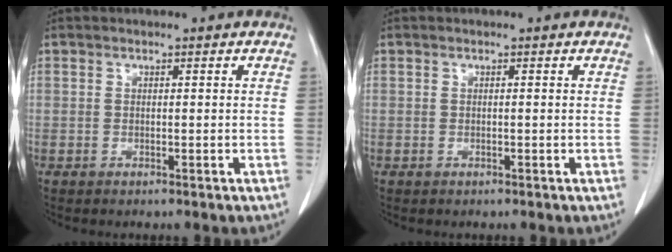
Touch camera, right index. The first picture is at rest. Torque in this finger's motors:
{"motor_torque": [0.16, 0.06, 0.06, 0.05]}